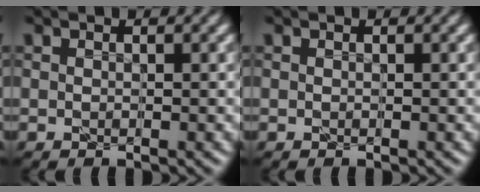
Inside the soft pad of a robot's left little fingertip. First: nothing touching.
{"total": 0.0}